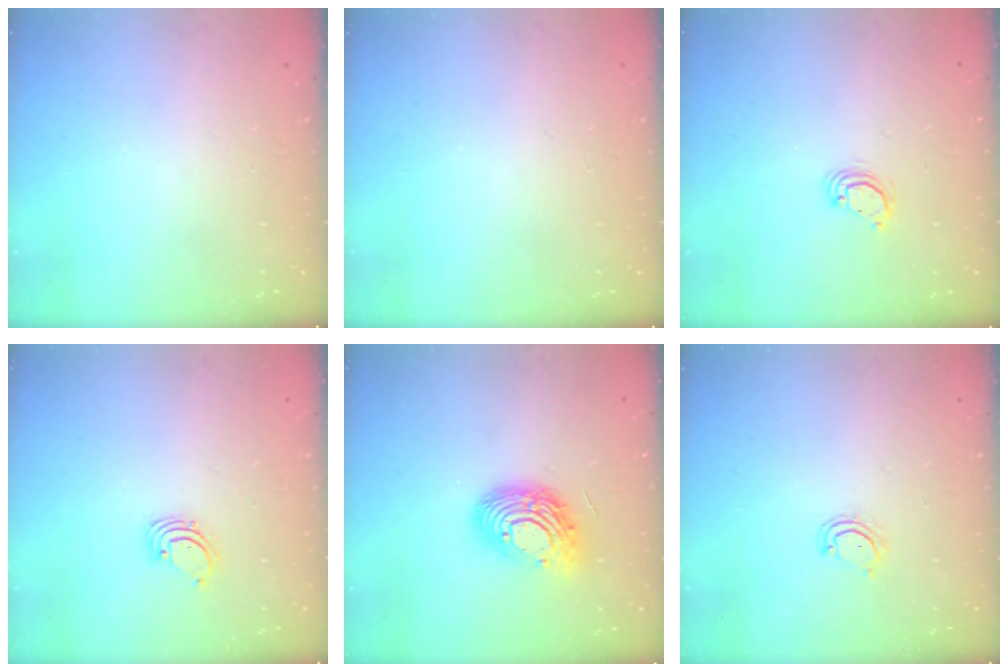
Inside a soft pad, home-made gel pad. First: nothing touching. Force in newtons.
{"total": 0.0}
{"total": 3.2, "press": 3.2, "slide": 0.2}
{"total": 1.4, "press": 1.4, "slide": 0.1}
{"total": 15.0, "press": 15.0, "slide": 1.2}
{"total": 3.9, "press": 3.9, "slide": 0.4}